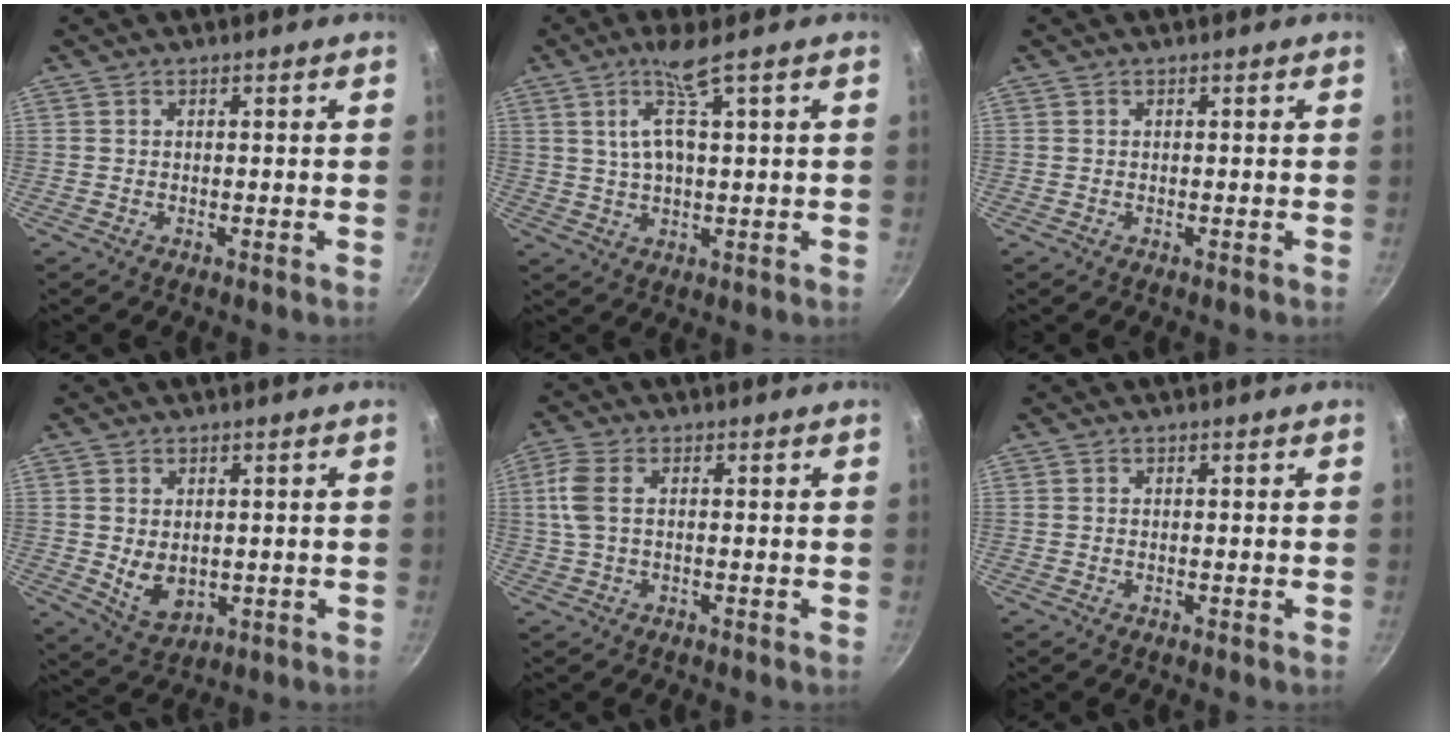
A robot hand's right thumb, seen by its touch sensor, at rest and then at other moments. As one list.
[{"total": 6.7, "force": [2.6, 1.1, 6.1], "torque": [-0.120, -0.004, 0.059]}, {"total": 0.0}, {"total": 6.5, "force": [0.2, 4.5, 4.7], "torque": [-0.071, -0.015, 0.018]}, {"total": 5.4, "force": [0.1, 2.7, 4.7], "torque": [-0.117, 0.011, -0.004]}, {"total": 0.0}]